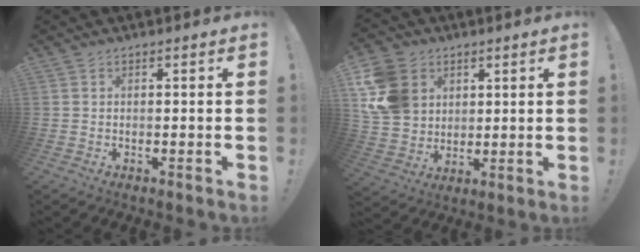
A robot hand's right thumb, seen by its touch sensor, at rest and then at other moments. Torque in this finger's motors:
{"motor_torque": [1.07, 2.53, 0.48, -0.18, 0.07]}